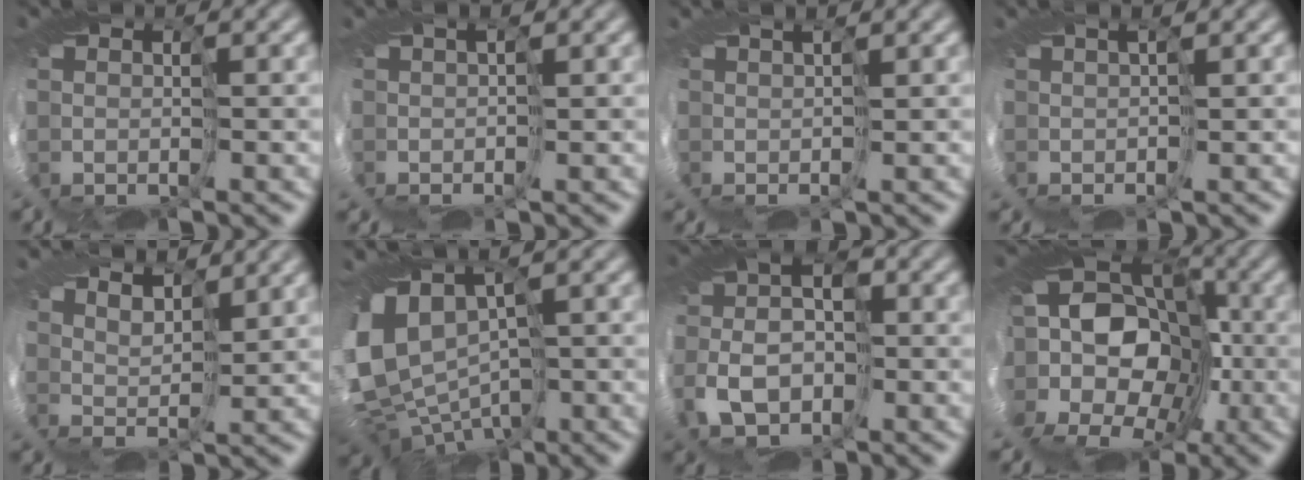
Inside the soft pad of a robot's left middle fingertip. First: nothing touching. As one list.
[{"total": 1.4, "force": [0.4, -1.3, -0.3], "torque": [0.028, 0.012, -0.003]}, {"total": 2.7, "force": [1.3, -2.2, -0.9], "torque": [0.029, 0.020, 0.002]}, {"total": 2.4, "force": [0.4, -2.2, -0.7], "torque": [0.030, 0.017, -0.004]}, {"total": 5.2, "force": [5.0, -1.1, 0.0], "torque": [-0.003, 0.019, 0.045]}, {"total": 6.3, "force": [-1.7, 4.0, 4.5], "torque": [-0.102, -0.019, -0.025]}, {"total": 3.9, "force": [-1.4, 2.1, 2.9], "torque": [-0.080, -0.003, -0.052]}, {"total": 12.9, "force": [-1.7, 10.0, 8.0], "torque": [-0.126, 0.028, -0.084]}]